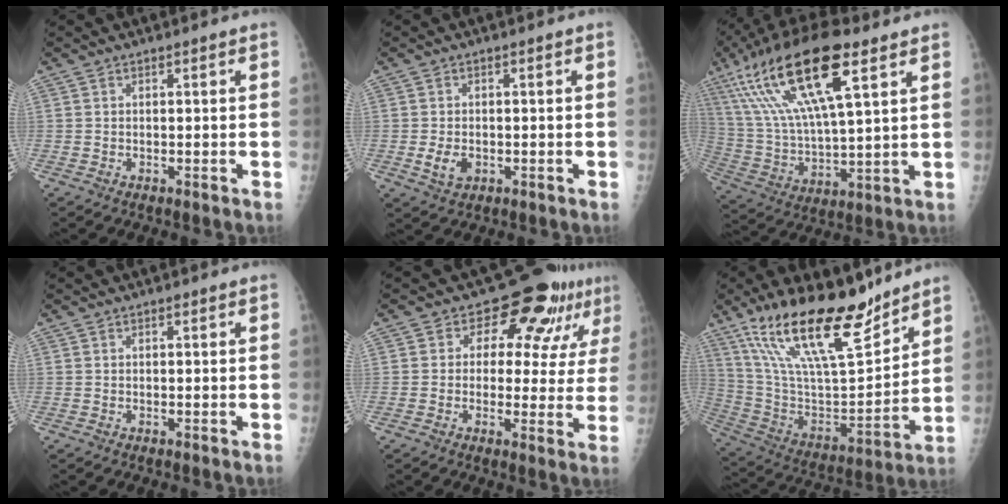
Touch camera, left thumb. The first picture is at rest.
{"total": 3.6, "force": [-0.8, 2.5, 2.4], "torque": [-0.042, -0.001, -0.009]}
{"total": 22.8, "force": [11.1, 6.8, 18.8], "torque": [-0.369, -0.015, 0.206]}
{"total": 0.0}
{"total": 11.8, "force": [6.5, 6.8, 7.2], "torque": [-0.052, -0.020, 0.071]}
{"total": 24.7, "force": [17.4, 7.4, 15.9], "torque": [-0.251, -0.077, 0.314]}